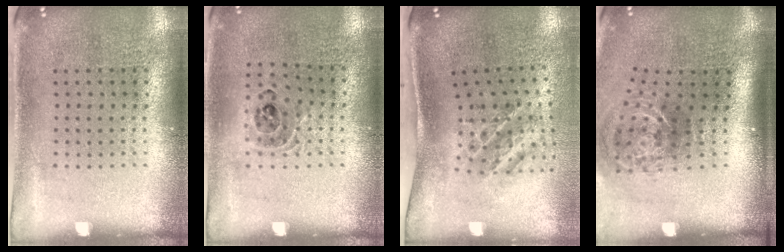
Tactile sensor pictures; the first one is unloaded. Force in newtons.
{"total": 0.9, "press": 0.9, "slide": 0.2}
{"total": 1.5, "press": 1.2, "slide": 0.9}
{"total": 2.2, "press": 1.3, "slide": 1.8}